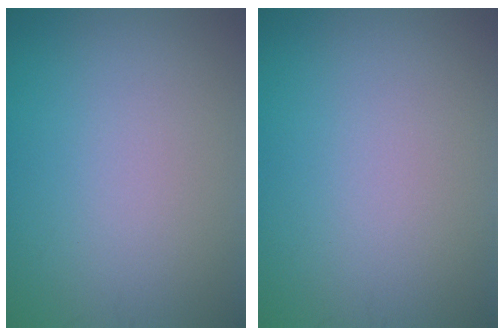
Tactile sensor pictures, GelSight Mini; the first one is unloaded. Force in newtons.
{"total": 0.0}